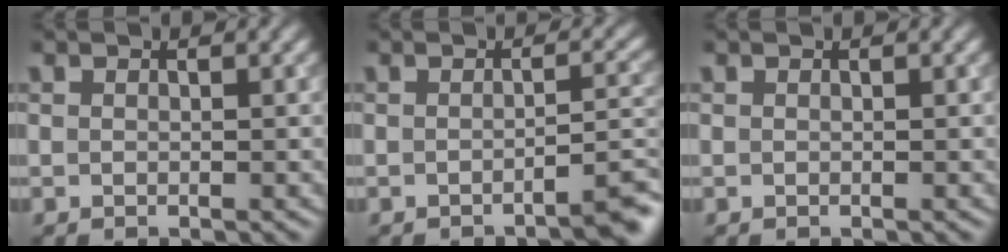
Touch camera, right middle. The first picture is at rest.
{"total": 2.8, "force": [-2.0, 0.5, 1.9], "torque": [-0.012, 0.013, -0.037]}
{"total": 0.0}